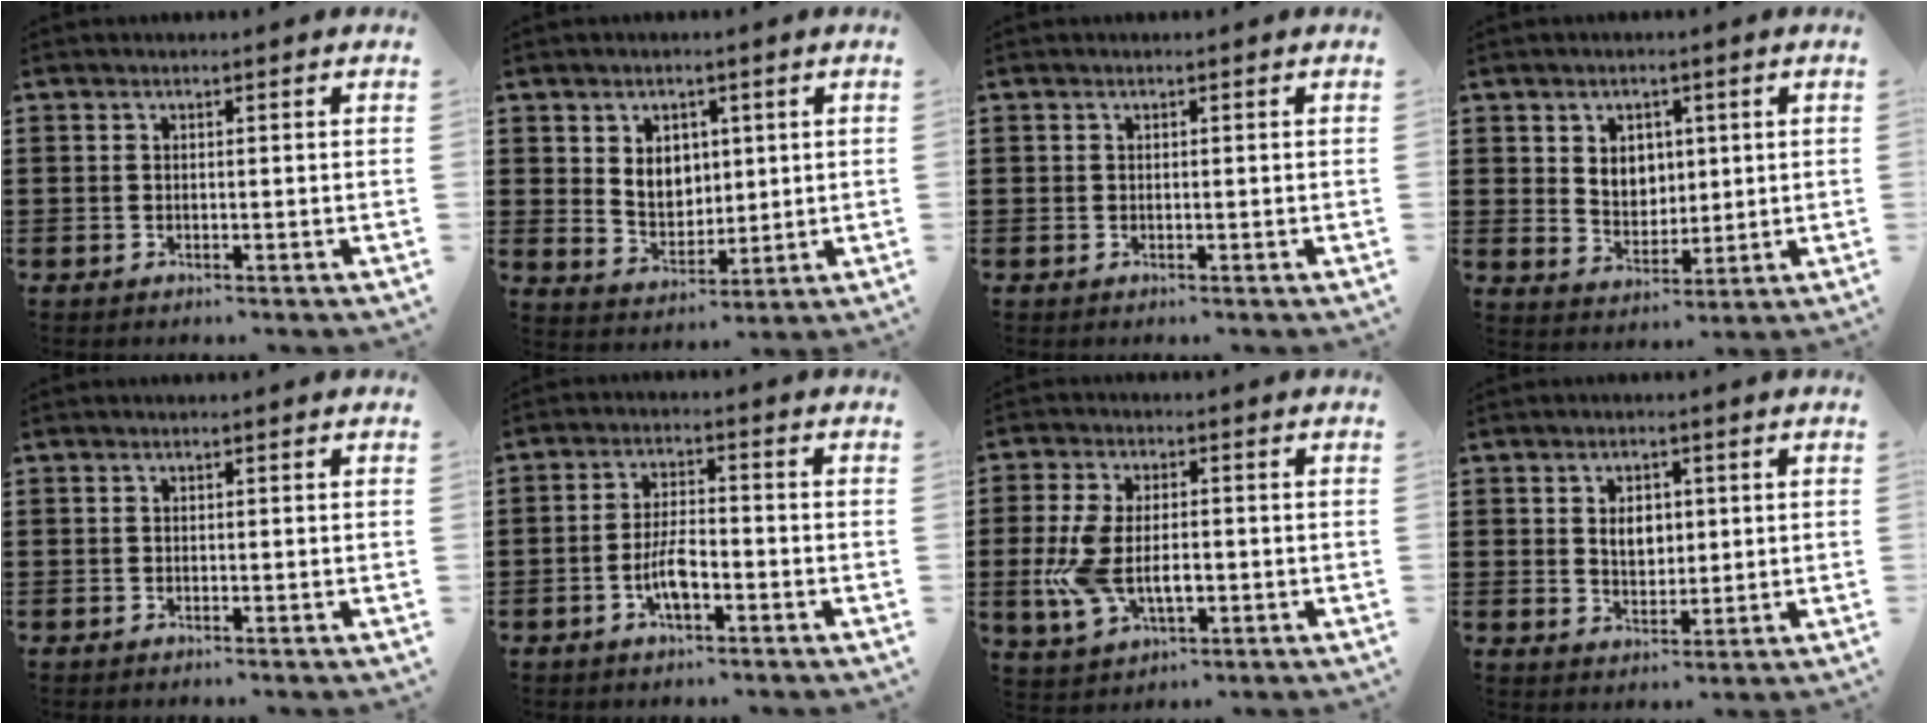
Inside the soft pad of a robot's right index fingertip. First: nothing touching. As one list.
[{"total": 5.1, "force": [1.7, 4.1, 2.5], "torque": [-0.049, 0.004, 0.028]}, {"total": 0.0}, {"total": 4.4, "force": [1.6, 3.8, 1.8], "torque": [-0.043, 0.007, 0.027]}, {"total": 0.0}, {"total": 5.3, "force": [-2.1, 1.9, 4.5], "torque": [-0.104, 0.000, -0.045]}, {"total": 8.2, "force": [-1.2, 4.5, 6.7], "torque": [-0.159, -0.001, -0.025]}, {"total": 3.9, "force": [0.8, 2.7, 2.7], "torque": [-0.046, 0.002, 0.010]}]